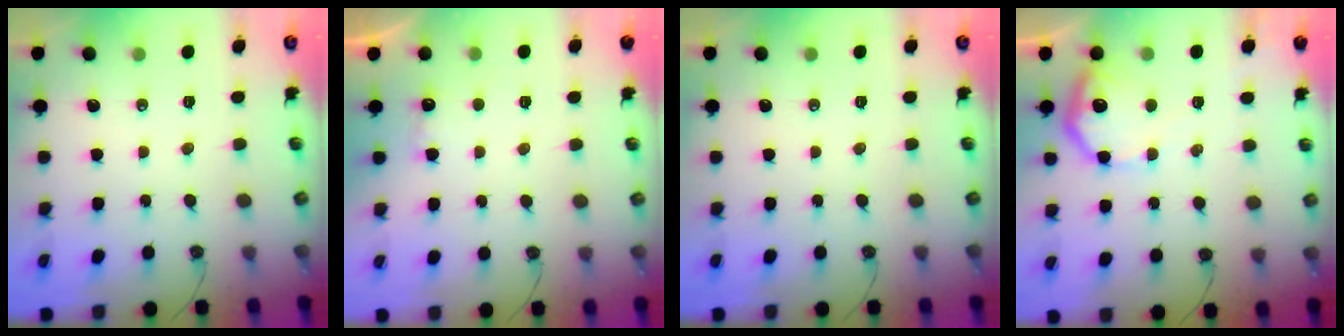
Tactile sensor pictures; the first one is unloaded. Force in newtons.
{"total": 6.0, "press": 5.9, "slide": 1.2}
{"total": 0.0}
{"total": 12.7, "press": 12.7, "slide": 0.5}